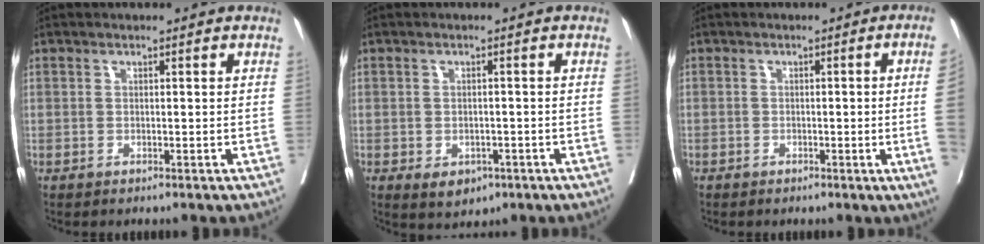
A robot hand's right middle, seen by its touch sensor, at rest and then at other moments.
{"total": 4.0, "force": [-2.0, 2.7, 2.1], "torque": [-0.023, -0.001, -0.017]}
{"total": 4.2, "force": [-0.7, -1.3, 3.9], "torque": [-0.042, -0.008, -0.011]}